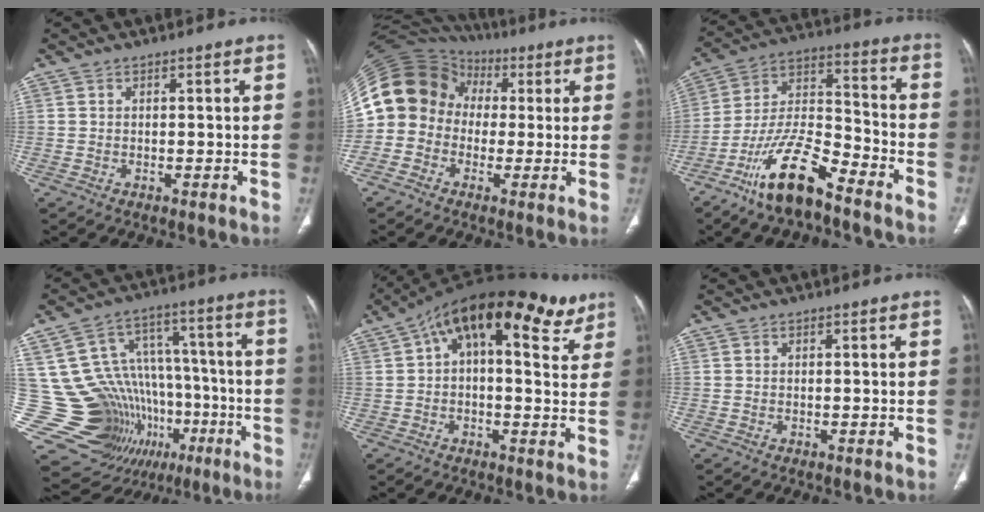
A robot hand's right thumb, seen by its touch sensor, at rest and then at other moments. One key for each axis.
{"total": 15.7, "fx": 0.6, "fy": 13.7, "fz": 7.8, "tx": -0.137, "ty": 0.053, "tz": 0.004}
{"total": 15.7, "fx": -10.8, "fy": 4.9, "fz": 10.3, "tx": -0.187, "ty": 0.073, "tz": -0.202}
{"total": 27.1, "fx": -9.2, "fy": 19.5, "fz": 16.4, "tx": -0.274, "ty": 0.065, "tz": -0.124}
{"total": 19.9, "fx": 9.8, "fy": 8.8, "fz": 14.9, "tx": -0.202, "ty": 0.026, "tz": 0.143}
{"total": 0.0}